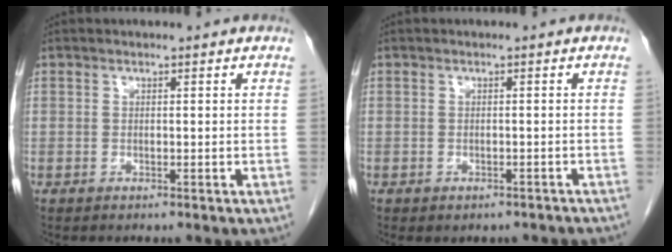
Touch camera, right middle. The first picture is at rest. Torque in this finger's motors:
{"motor_torque": [1.07, -1.07, 0.06, 0.05]}